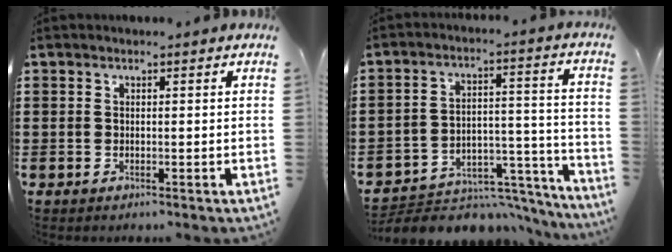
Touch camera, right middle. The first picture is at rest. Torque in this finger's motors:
{"motor_torque": [1.07, -1.07, 0.12, 0.06]}